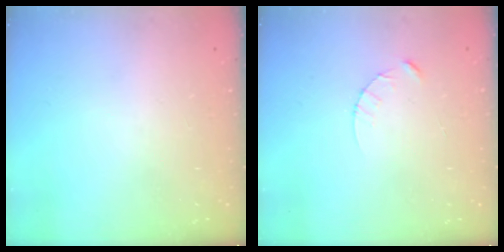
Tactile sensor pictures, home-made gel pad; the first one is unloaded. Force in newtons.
{"total": 2.5, "press": 2.5, "slide": 0.3}